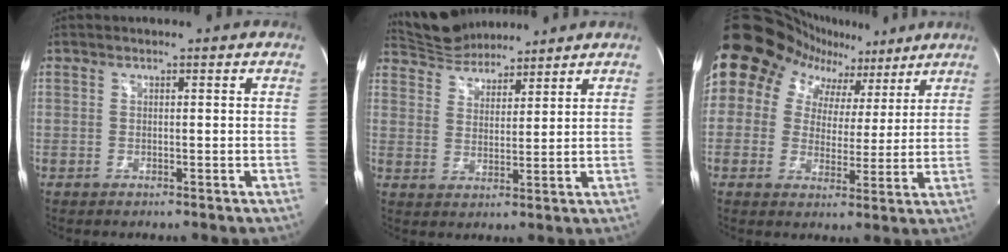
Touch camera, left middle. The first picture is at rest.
{"total": 8.5, "force": [8.1, 2.2, 1.6], "torque": [-0.034, 0.015, 0.149]}
{"total": 21.0, "force": [11.3, 16.1, 7.4], "torque": [-0.187, 0.086, 0.177]}